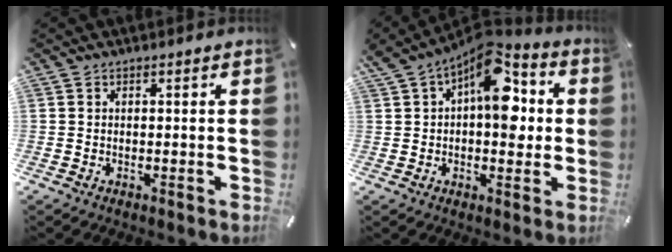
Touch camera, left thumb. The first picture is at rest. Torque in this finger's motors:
{"motor_torque": [0.60, 1.94, 2.66, -0.11, 0.37]}